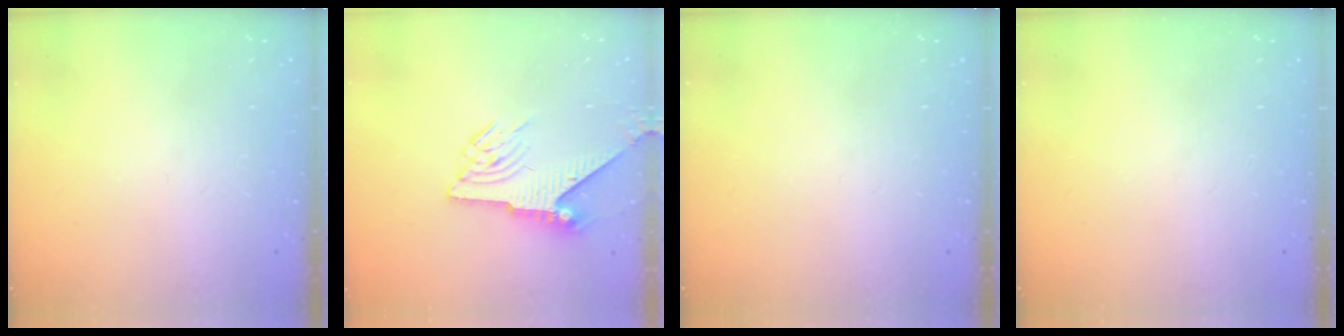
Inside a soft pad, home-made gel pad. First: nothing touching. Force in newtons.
{"total": 7.4, "press": 7.4, "slide": 0.2}
{"total": 0.0}
{"total": 0.0}